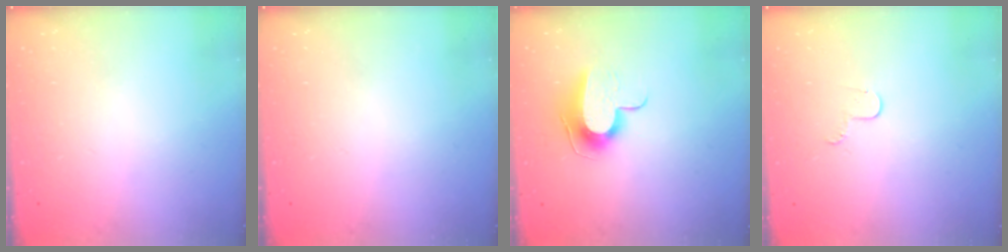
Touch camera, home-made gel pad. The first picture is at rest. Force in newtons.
{"total": 0.0}
{"total": 10.1, "press": 10.1, "slide": 0.5}
{"total": 4.0, "press": 4.0, "slide": 0.4}